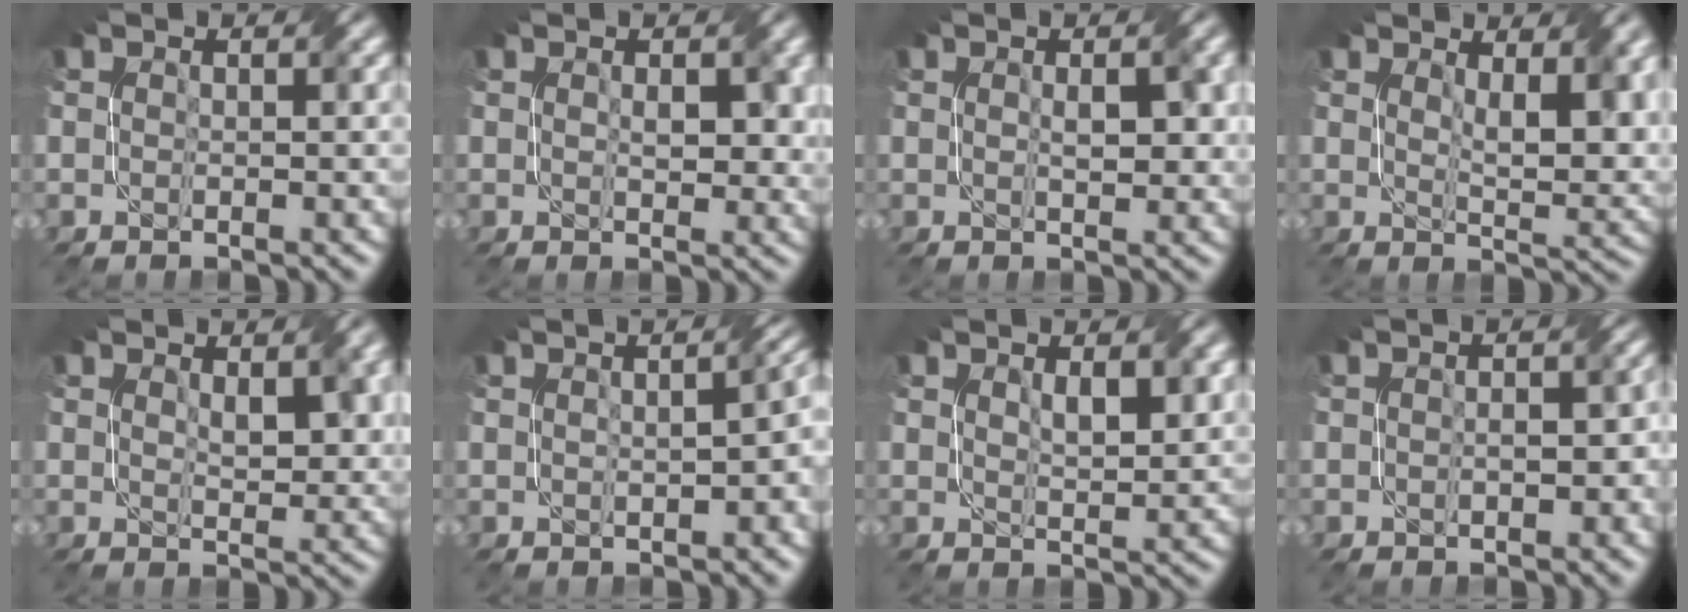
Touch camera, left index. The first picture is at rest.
{"total": 2.6, "force": [0.7, 1.4, 2.1], "torque": [-0.029, 0.001, 0.020]}
{"total": 2.6, "force": [0.7, 0.9, 2.3], "torque": [-0.037, 0.006, 0.018]}
{"total": 5.4, "force": [2.6, 1.8, 4.4], "torque": [-0.069, -0.003, 0.055]}
{"total": 3.0, "force": [1.5, 1.1, 2.3], "torque": [-0.036, 0.002, 0.037]}
{"total": 5.1, "force": [-0.1, 2.6, 4.4], "torque": [-0.039, 0.002, 0.015]}
{"total": 2.5, "force": [1.4, 0.8, 1.9], "torque": [-0.029, 0.003, 0.034]}
{"total": 2.8, "force": [-0.4, 1.8, 2.1], "torque": [-0.016, 0.004, 0.008]}